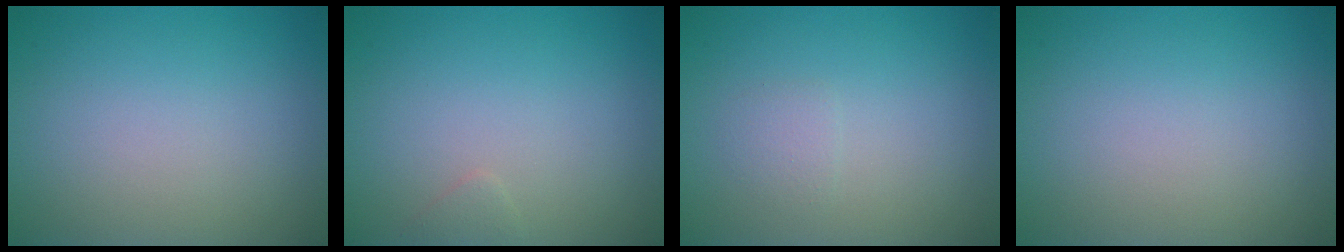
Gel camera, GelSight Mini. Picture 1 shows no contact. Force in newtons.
{"total": 0.6, "press": 0.6, "slide": 0.0}
{"total": 0.9, "press": 0.9, "slide": 0.1}
{"total": 0.0}